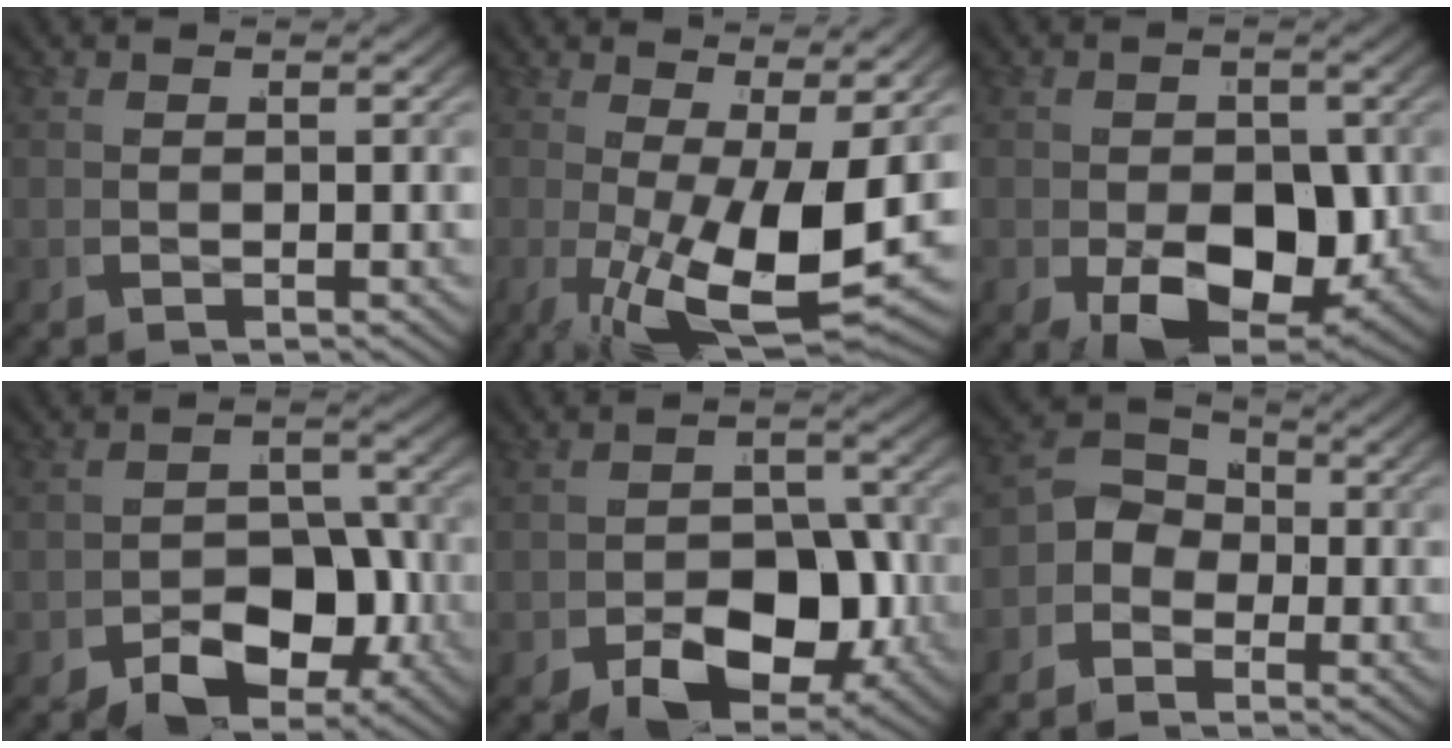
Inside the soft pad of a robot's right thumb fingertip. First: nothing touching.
{"total": 11.0, "force": [-1.3, 5.2, 9.6], "torque": [-0.167, -0.045, -0.001]}
{"total": 9.8, "force": [-2.4, 6.2, 7.2], "torque": [-0.141, -0.060, -0.013]}
{"total": 5.8, "force": [-2.9, 3.7, 3.5], "torque": [-0.057, -0.019, -0.047]}
{"total": 6.9, "force": [-2.5, 4.5, 4.6], "torque": [-0.082, -0.028, -0.037]}
{"total": 4.2, "force": [-1.0, 3.6, 1.8], "torque": [-0.035, -0.002, -0.032]}